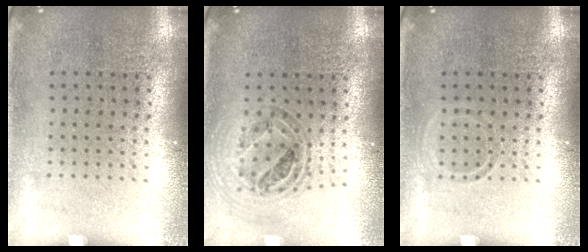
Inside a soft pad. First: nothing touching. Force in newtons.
{"total": 0.9, "press": 0.9, "slide": 0.1}
{"total": 0.8, "press": 0.8, "slide": 0.3}